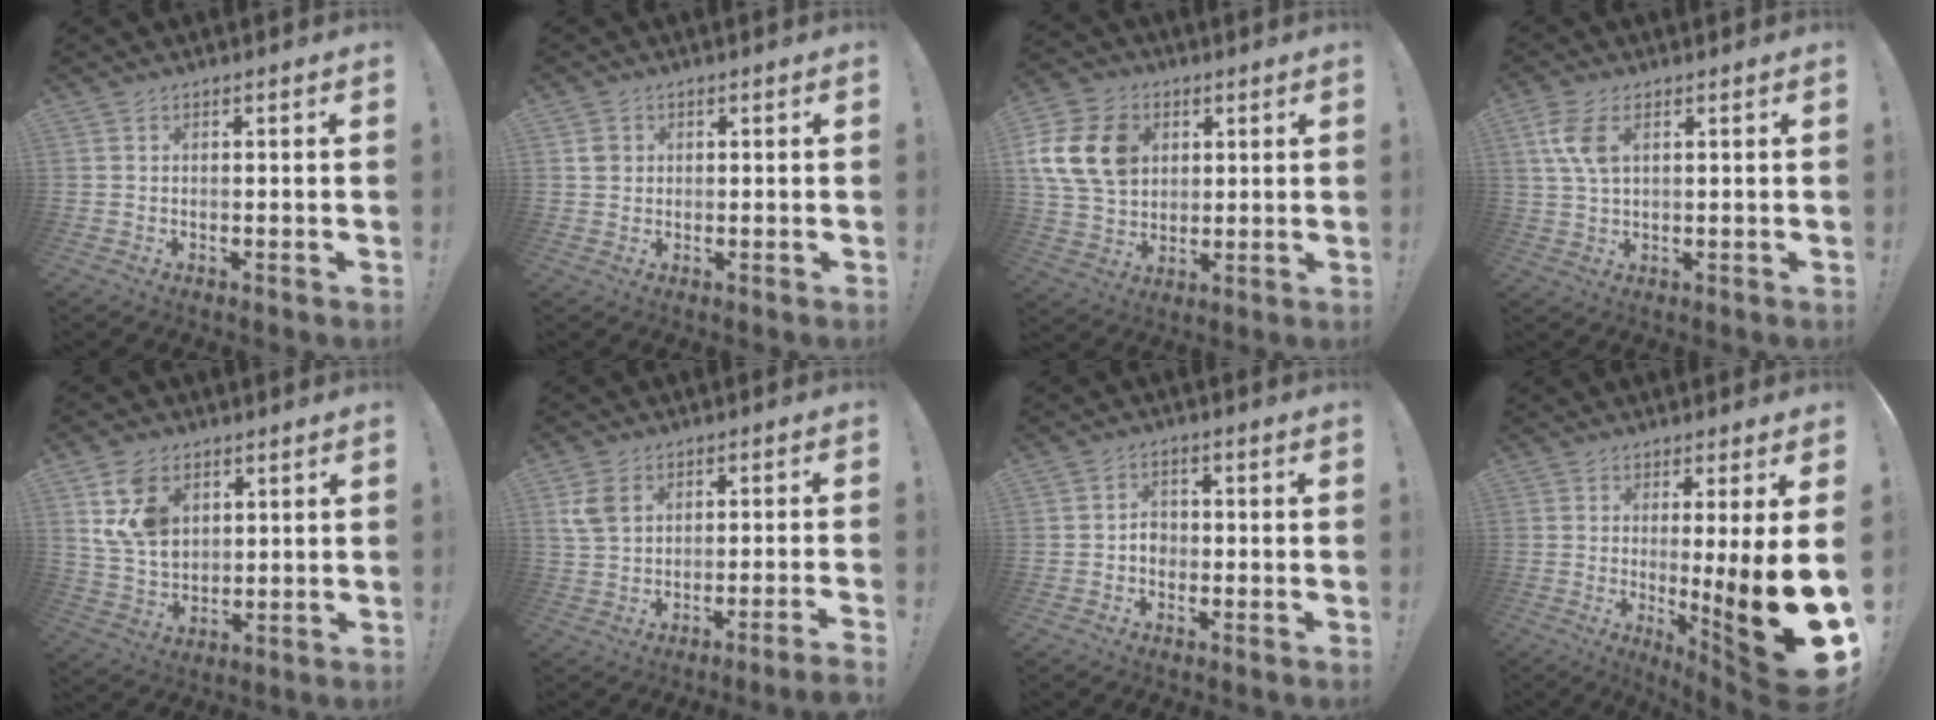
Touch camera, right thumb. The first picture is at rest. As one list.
[{"total": 2.5, "force": [0.6, 2.3, 0.6], "torque": [0.000, -0.001, 0.010]}, {"total": 17.2, "force": [5.0, 13.1, 10.0], "torque": [-0.186, -0.014, 0.098]}, {"total": 7.0, "force": [2.2, 3.6, 5.6], "torque": [-0.111, -0.002, 0.039]}, {"total": 12.6, "force": [5.3, 9.0, 7.1], "torque": [-0.126, -0.017, 0.104]}, {"total": 5.0, "force": [-0.9, 2.3, 4.3], "torque": [-0.082, 0.007, -0.012]}, {"total": 3.4, "force": [-1.3, 2.6, 1.7], "torque": [-0.021, 0.002, -0.024]}, {"total": 17.0, "force": [-1.6, 0.1, 16.9], "torque": [-0.238, -0.027, -0.019]}]